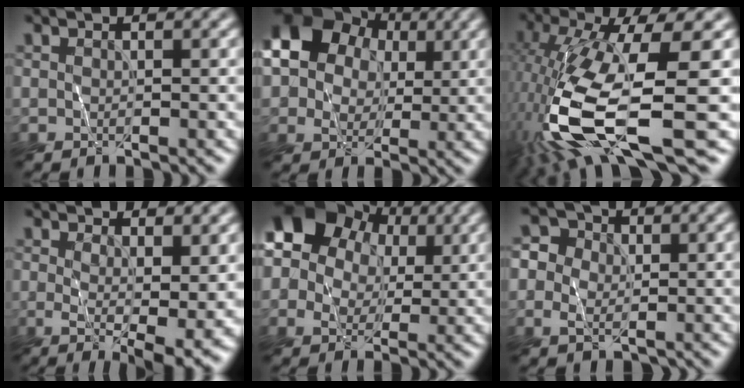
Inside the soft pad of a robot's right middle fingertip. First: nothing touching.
{"total": 11.6, "force": [4.0, 9.2, 5.9], "torque": [-0.126, 0.040, 0.069]}
{"total": 12.6, "force": [-4.4, 3.5, 11.3], "torque": [-0.245, -0.017, -0.077]}
{"total": 5.8, "force": [0.1, 1.6, 5.6], "torque": [-0.088, -0.018, 0.010]}
{"total": 9.5, "force": [3.6, 7.2, 5.0], "torque": [-0.090, 0.041, 0.040]}
{"total": 4.6, "force": [0.0, 4.2, 1.9], "torque": [-0.013, 0.020, -0.022]}